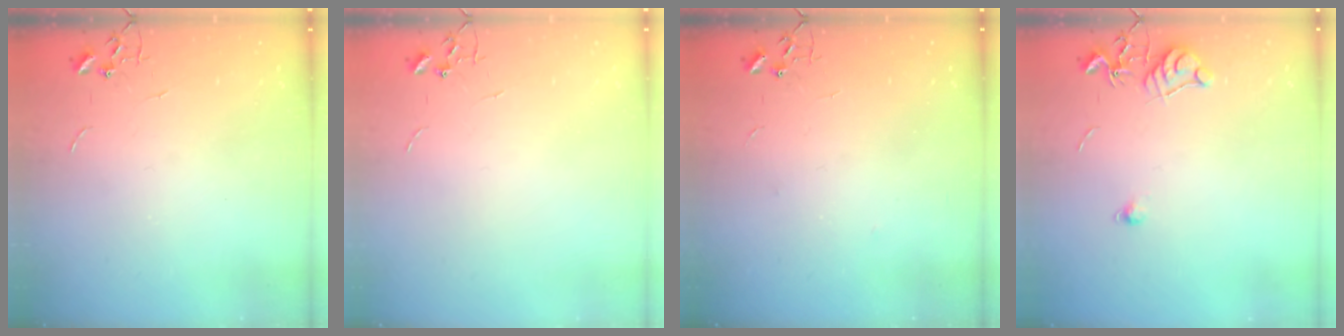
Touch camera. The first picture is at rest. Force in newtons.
{"total": 0.0}
{"total": 2.5, "press": 2.1, "slide": 1.4}
{"total": 7.1, "press": 7.0, "slide": 0.6}